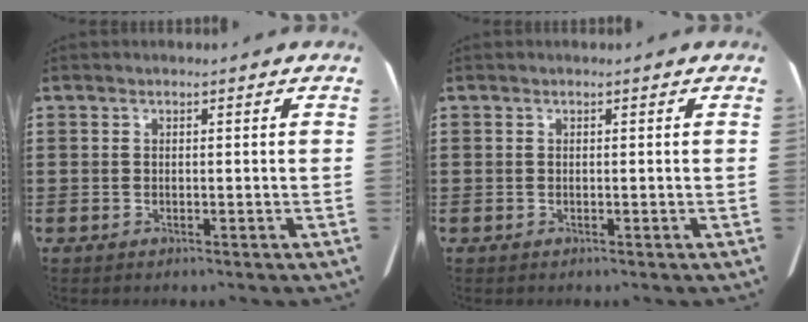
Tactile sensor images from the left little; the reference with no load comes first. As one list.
[{"total": 0.0}]